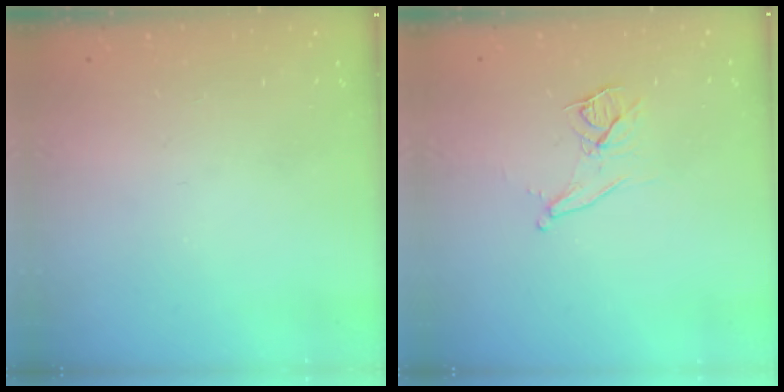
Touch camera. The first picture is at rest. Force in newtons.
{"total": 8.5, "press": 7.8, "slide": 3.3}